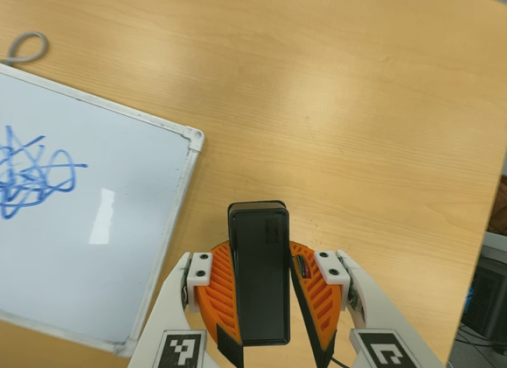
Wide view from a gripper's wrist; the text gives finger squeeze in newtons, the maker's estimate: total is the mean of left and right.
{"total": 7.0, "left": 6.8, "right": 7.1}